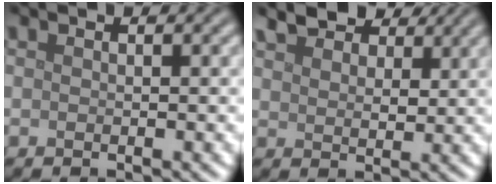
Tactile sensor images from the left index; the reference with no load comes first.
{"total": 5.7, "force": [4.4, 2.7, 2.5], "torque": [-0.051, 0.009, 0.069]}